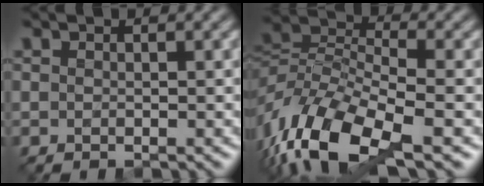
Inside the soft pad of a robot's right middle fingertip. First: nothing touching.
{"total": 9.8, "force": [-4.9, 4.5, 7.3], "torque": [-0.140, 0.000, -0.103]}